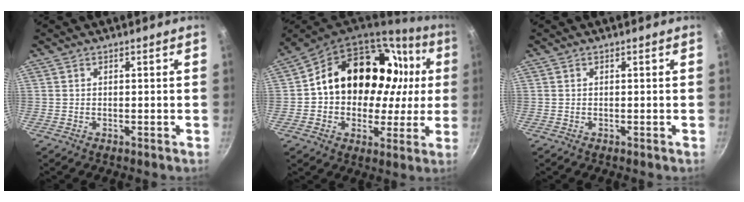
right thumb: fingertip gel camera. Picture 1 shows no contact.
{"total": 24.9, "force": [4.3, 18.2, 16.4], "torque": [-0.226, 0.042, 0.075]}
{"total": 0.0}